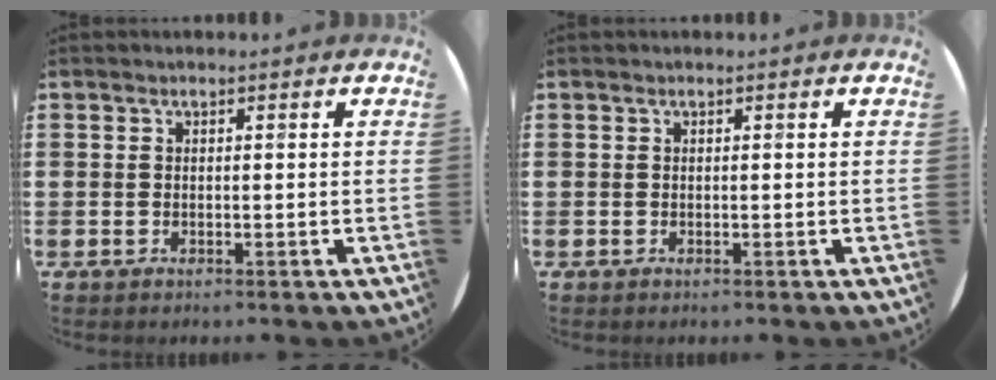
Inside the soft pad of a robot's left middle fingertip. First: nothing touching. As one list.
[{"total": 0.0}]